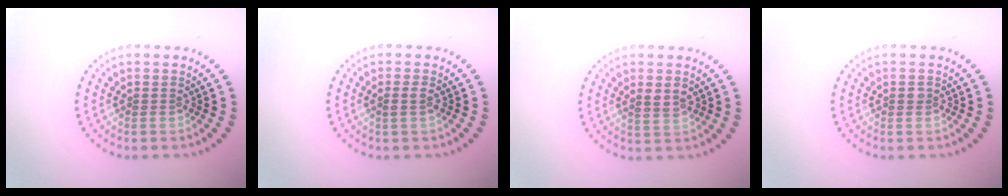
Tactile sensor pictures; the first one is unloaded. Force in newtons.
{"total": 0.8, "press": 0.8, "slide": 0.2}
{"total": 1.6, "press": 1.5, "slide": 0.5}
{"total": 0.6, "press": 0.6, "slide": 0.1}